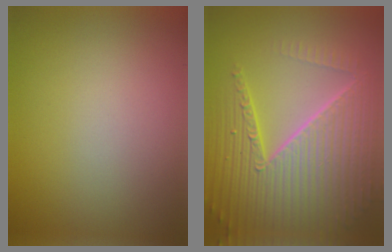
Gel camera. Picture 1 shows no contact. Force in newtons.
{"total": 10.1, "press": 6.3, "slide": 7.8}